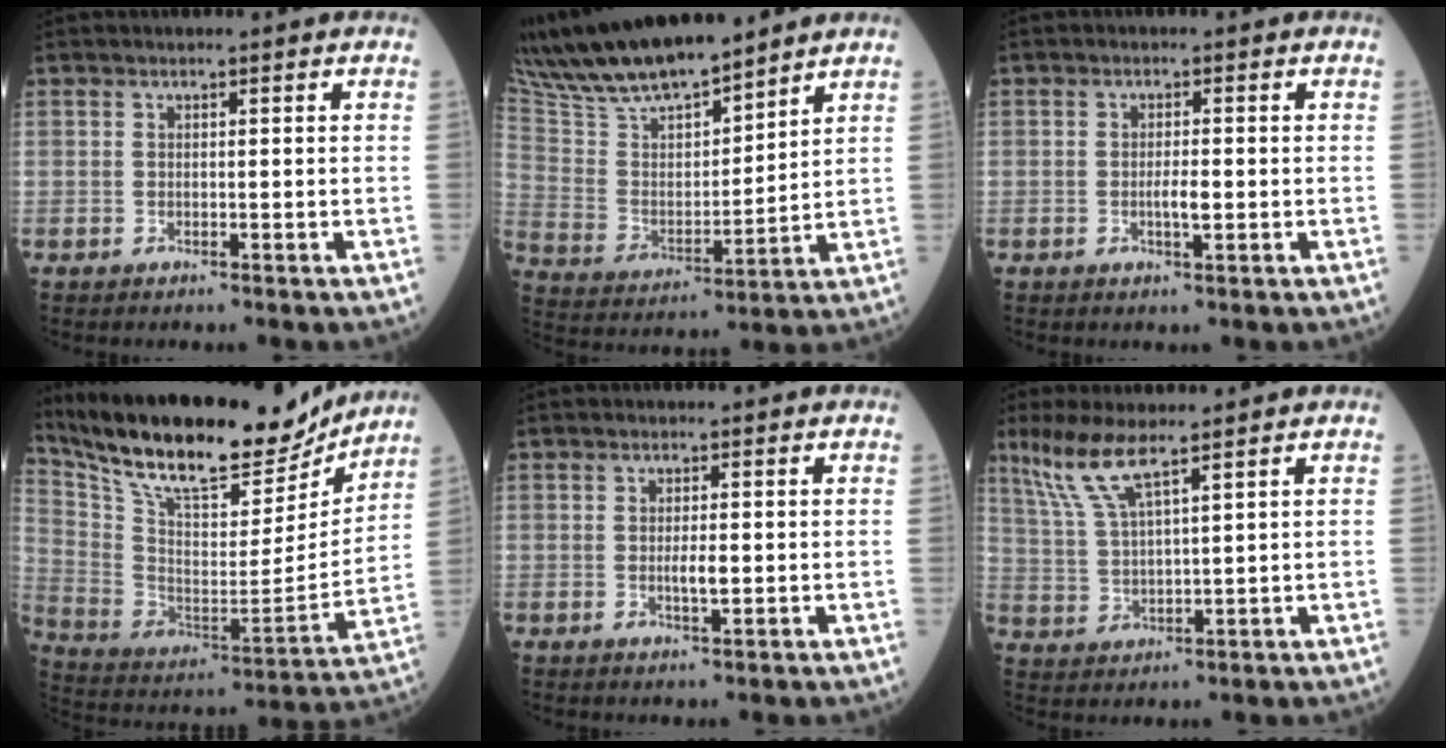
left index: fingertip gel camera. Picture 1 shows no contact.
{"total": 18.0, "force": [15.7, 3.3, 8.2], "torque": [-0.161, 0.014, 0.297]}
{"total": 2.1, "force": [-0.4, 0.4, 2.1], "torque": [-0.040, 0.000, -0.006]}
{"total": 24.2, "force": [21.0, 5.6, 10.7], "torque": [-0.204, -0.012, 0.339]}
{"total": 2.2, "force": [-0.1, 0.6, 2.1], "torque": [-0.042, -0.002, -0.001]}
{"total": 7.0, "force": [5.0, 0.4, 4.8], "torque": [-0.112, 0.002, 0.106]}